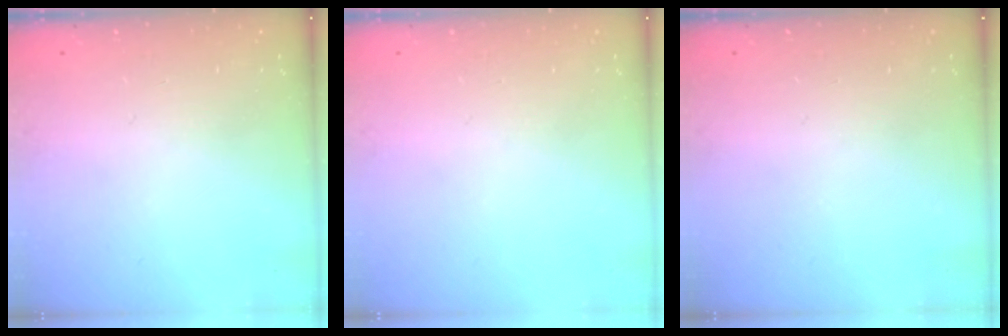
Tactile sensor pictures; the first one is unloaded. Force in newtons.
{"total": 0.0}
{"total": 0.0}